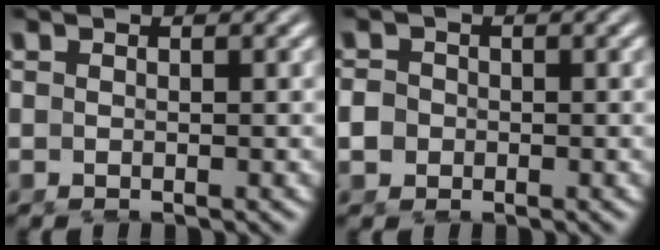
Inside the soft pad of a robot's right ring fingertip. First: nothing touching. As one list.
[{"total": 1.6, "force": [-0.4, 1.5, 0.4], "torque": [-0.018, -0.008, -0.005]}]